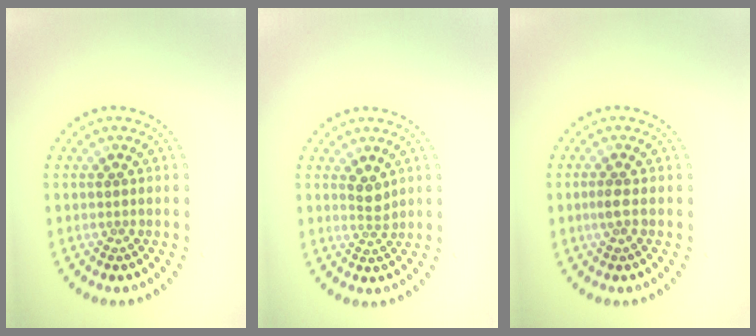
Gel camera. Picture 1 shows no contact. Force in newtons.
{"total": 1.6, "press": 1.3, "slide": 1.0}
{"total": 0.8, "press": 0.8, "slide": 0.3}